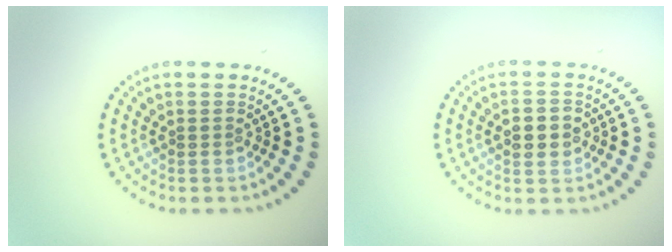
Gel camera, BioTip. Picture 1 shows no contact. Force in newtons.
{"total": 2.9, "press": 2.9, "slide": 0.0}